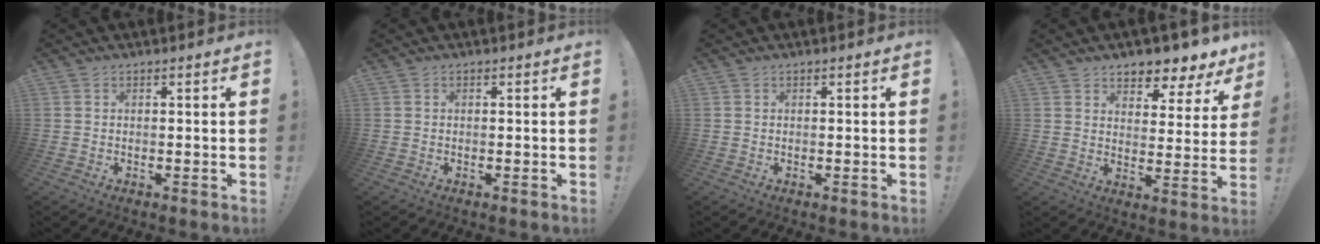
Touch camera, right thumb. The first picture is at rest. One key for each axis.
{"total": 0.0}
{"total": 0.0}
{"total": 6.6, "fx": 5.8, "fy": 2.6, "fz": 1.8, "tx": -0.022, "ty": -0.057, "tz": 0.105}